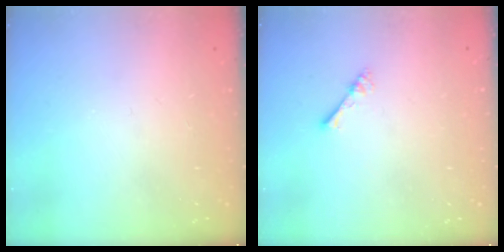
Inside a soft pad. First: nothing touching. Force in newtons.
{"total": 1.0, "press": 1.0, "slide": 0.3}